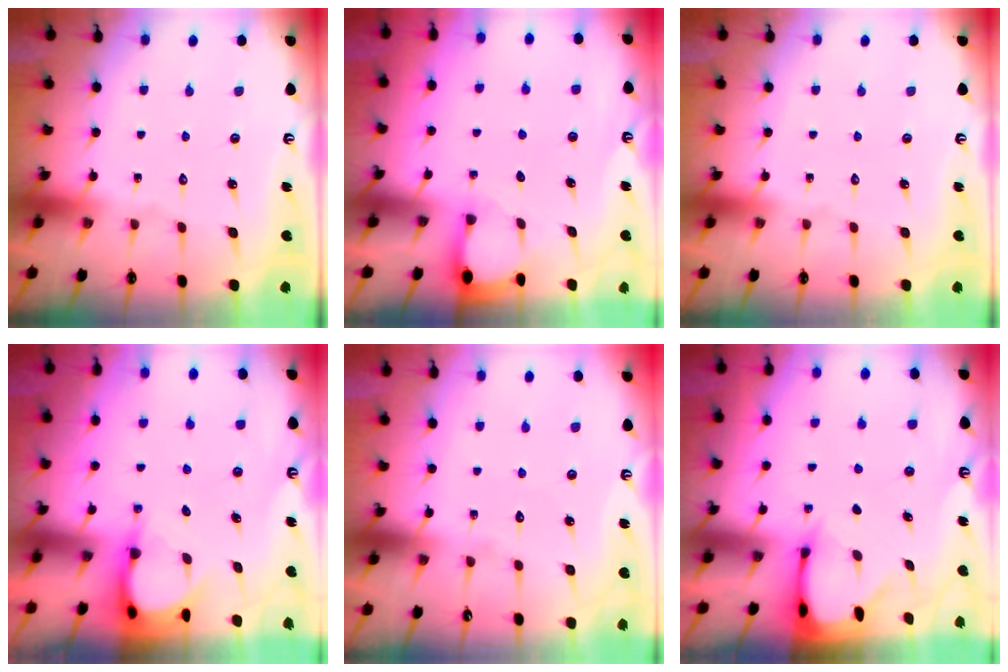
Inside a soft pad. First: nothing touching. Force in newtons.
{"total": 2.1, "press": 2.1, "slide": 0.3}
{"total": 0.0}
{"total": 4.0, "press": 4.0, "slide": 0.2}
{"total": 3.9, "press": 3.8, "slide": 0.4}
{"total": 2.5, "press": 2.5, "slide": 0.3}